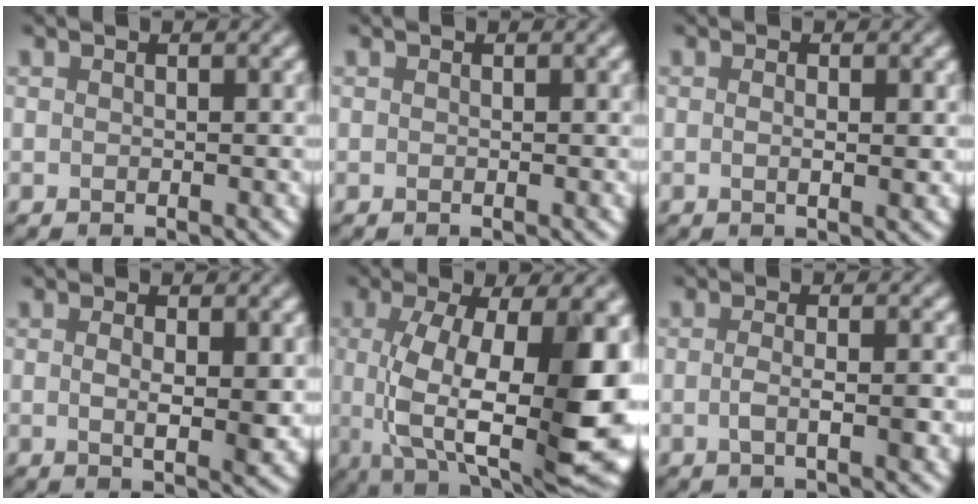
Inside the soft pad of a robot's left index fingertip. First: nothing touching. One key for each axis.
{"total": 0.0}
{"total": 1.6, "fx": 0.0, "fy": 0.4, "fz": 1.5, "tx": -0.025, "ty": -0.002, "tz": -0.001}
{"total": 3.1, "fx": 0.2, "fy": 0.9, "fz": 2.9, "tx": -0.053, "ty": -0.006, "tz": 0.004}
{"total": 14.7, "fx": -0.4, "fy": 5.6, "fz": 13.6, "tx": -0.210, "ty": -0.013, "tz": -0.005}
{"total": 2.7, "fx": -0.5, "fy": 0.7, "fz": 2.6, "tx": -0.047, "ty": 0.000, "tz": -0.011}